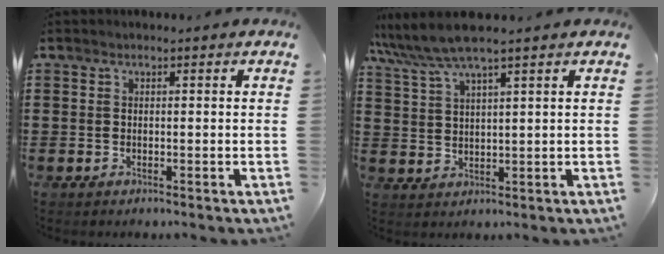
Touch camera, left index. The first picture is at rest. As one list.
[{"total": 5.7, "force": [4.4, 0.3, 3.6], "torque": [-0.083, -0.009, 0.076]}]